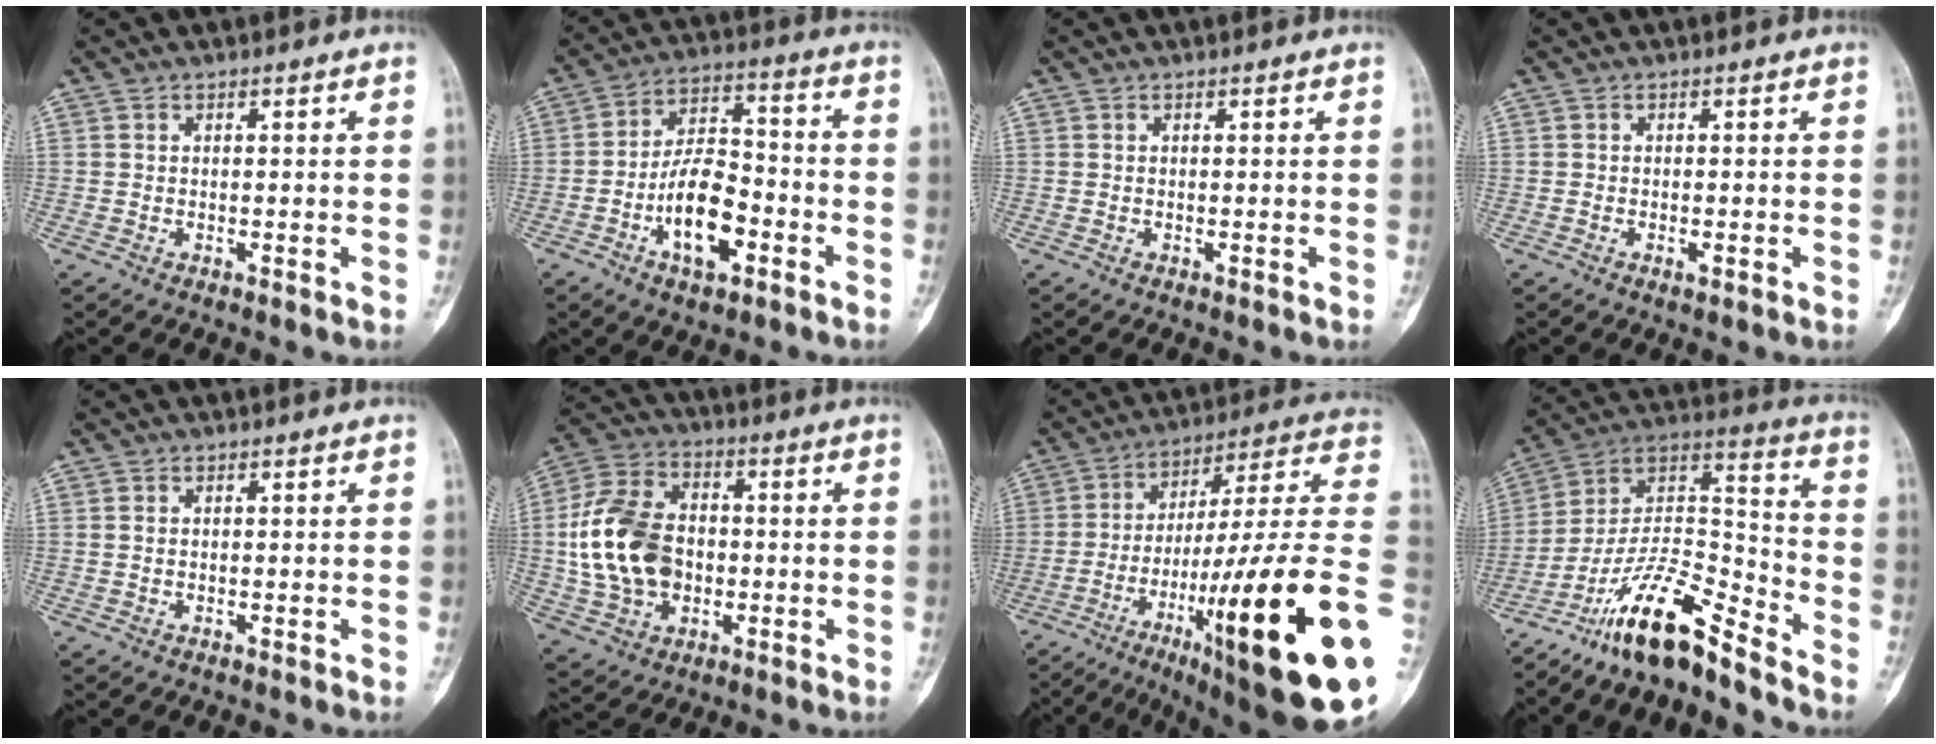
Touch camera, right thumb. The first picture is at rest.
{"total": 13.0, "force": [-4.9, 6.3, 10.2], "torque": [-0.163, 0.039, -0.087]}
{"total": 0.0}
{"total": 1.0, "force": [-0.4, 0.3, 0.8], "torque": [-0.013, 0.001, -0.007]}
{"total": 0.5, "force": [0.0, 0.4, 0.3], "torque": [-0.010, 0.000, 0.001]}
{"total": 16.8, "force": [-1.0, 12.0, 11.7], "torque": [-0.217, 0.018, -0.014]}
{"total": 32.0, "force": [-8.5, 4.3, 30.5], "torque": [-0.417, 0.032, -0.133]}
{"total": 15.9, "force": [-12.8, 3.2, 8.9], "torque": [-0.155, 0.107, -0.235]}